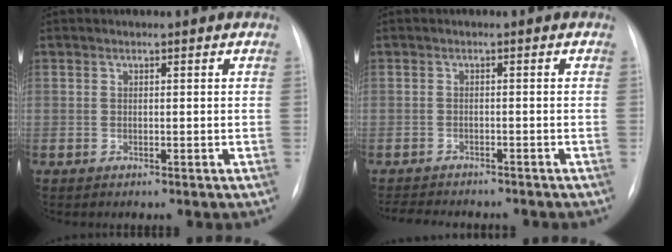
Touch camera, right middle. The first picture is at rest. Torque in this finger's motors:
{"motor_torque": [0.26, -0.41, 0.00, 0.01]}